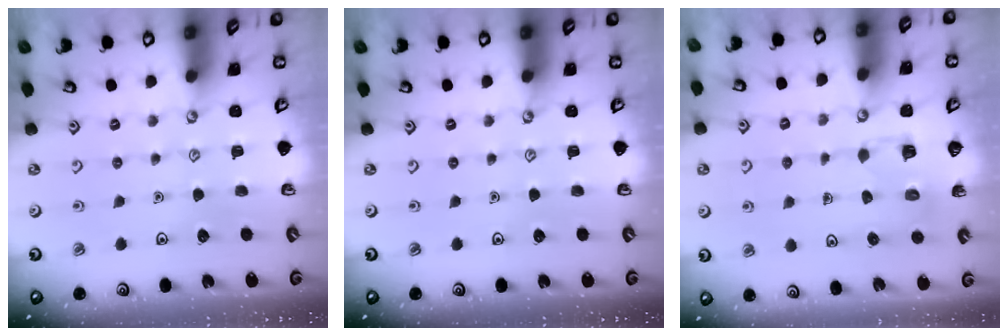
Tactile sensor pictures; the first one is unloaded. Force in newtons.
{"total": 0.0}
{"total": 2.8, "press": 2.8, "slide": 0.2}